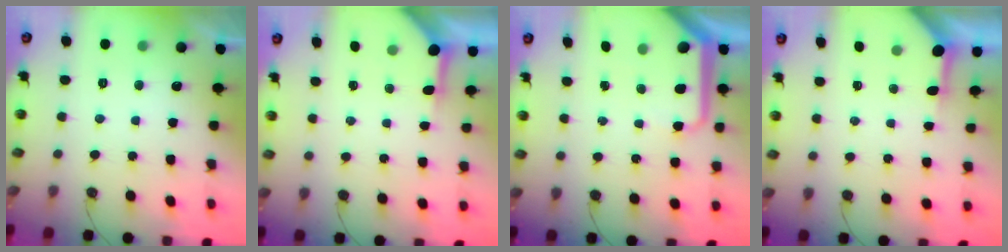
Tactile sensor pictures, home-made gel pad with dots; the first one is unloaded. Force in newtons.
{"total": 3.9, "press": 3.9, "slide": 0.4}
{"total": 11.3, "press": 11.2, "slide": 1.1}
{"total": 3.3, "press": 3.3, "slide": 0.3}